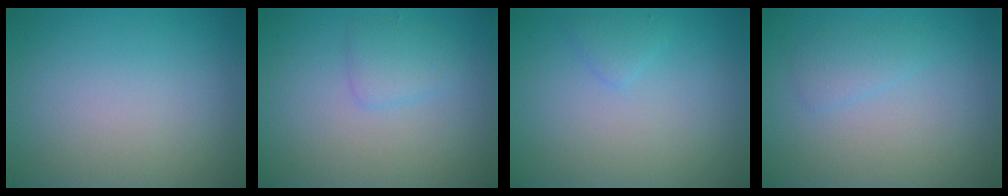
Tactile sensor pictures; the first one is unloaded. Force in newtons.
{"total": 1.8, "press": 1.8, "slide": 0.0}
{"total": 1.0, "press": 1.0, "slide": 0.1}
{"total": 1.4, "press": 1.4, "slide": 0.1}